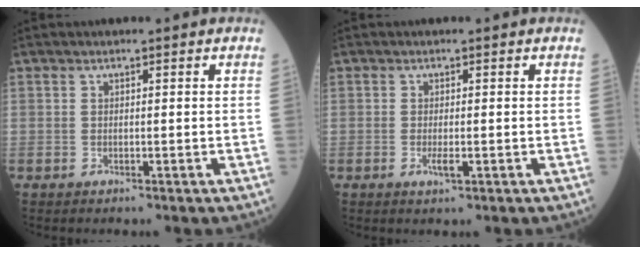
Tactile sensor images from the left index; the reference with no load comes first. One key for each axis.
{"total": 1.6, "fx": -0.4, "fy": 0.4, "fz": 1.5, "tx": -0.030, "ty": -0.002, "tz": -0.002}